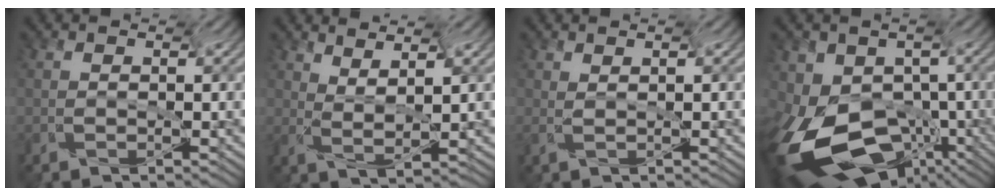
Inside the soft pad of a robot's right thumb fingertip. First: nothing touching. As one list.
[{"total": 3.9, "force": [2.8, 0.1, 2.7], "torque": [-0.065, -0.008, 0.055]}, {"total": 1.4, "force": [1.3, -0.4, 0.4], "torque": [-0.004, -0.007, 0.025]}, {"total": 15.2, "force": [-8.4, 9.7, 8.1], "torque": [-0.203, -0.036, -0.123]}]